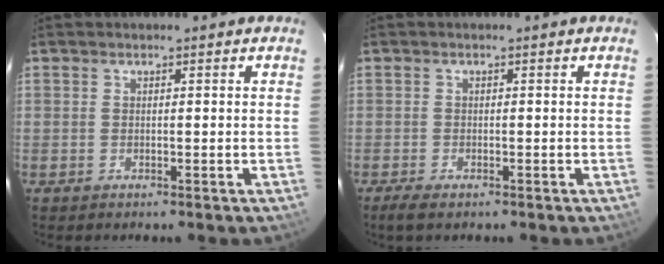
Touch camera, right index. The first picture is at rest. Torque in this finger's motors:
{"motor_torque": [0.06, -0.01, 0.11, 0.02]}